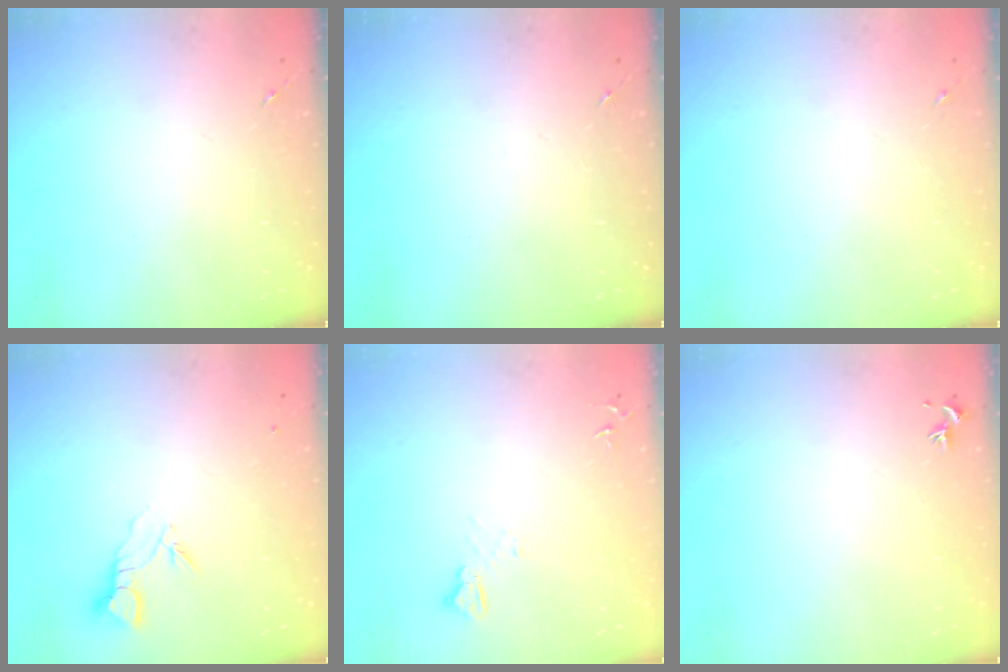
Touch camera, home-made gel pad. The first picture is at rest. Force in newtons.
{"total": 0.0}
{"total": 0.0}
{"total": 3.7, "press": 3.7, "slide": 0.4}
{"total": 4.1, "press": 4.1, "slide": 0.4}
{"total": 0.8, "press": 0.7, "slide": 0.3}